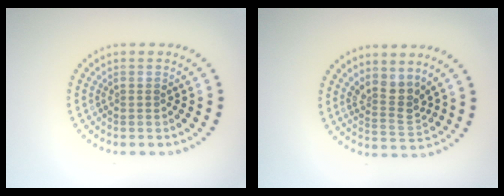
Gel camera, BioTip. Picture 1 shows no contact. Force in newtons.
{"total": 2.8, "press": 2.0, "slide": 1.9}